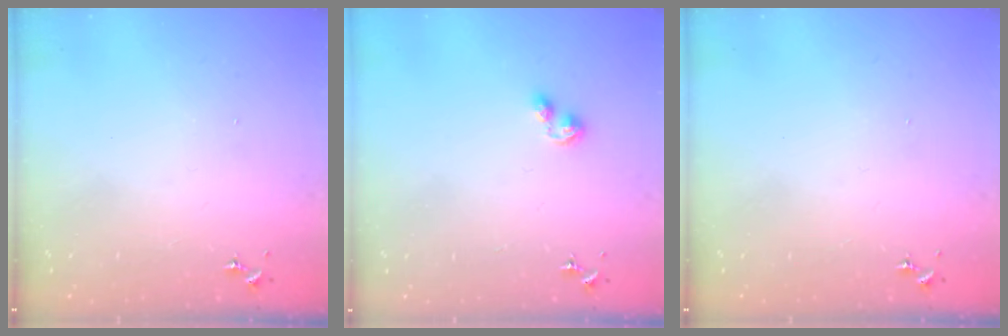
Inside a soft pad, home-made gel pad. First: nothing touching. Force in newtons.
{"total": 3.5, "press": 3.5, "slide": 0.4}
{"total": 0.0}